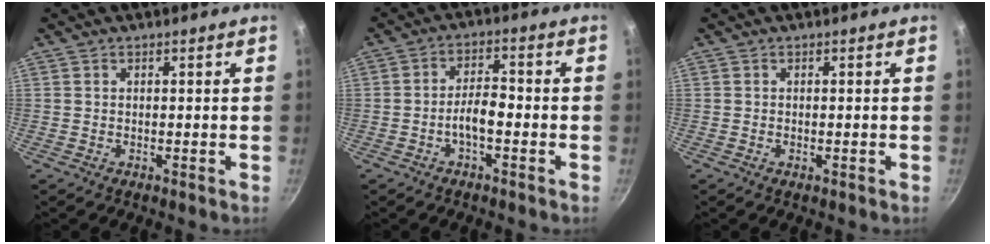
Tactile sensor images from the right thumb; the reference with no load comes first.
{"total": 4.9, "force": [-2.0, 2.1, 4.0], "torque": [-0.065, 0.029, -0.038]}
{"total": 0.7, "force": [-0.2, 0.2, 0.6], "torque": [-0.009, 0.002, -0.004]}